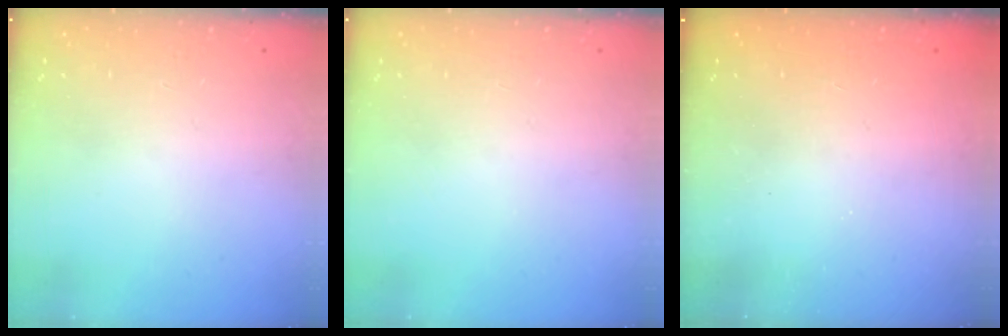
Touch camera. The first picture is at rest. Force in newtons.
{"total": 0.0}
{"total": 2.5, "press": 2.4, "slide": 0.8}